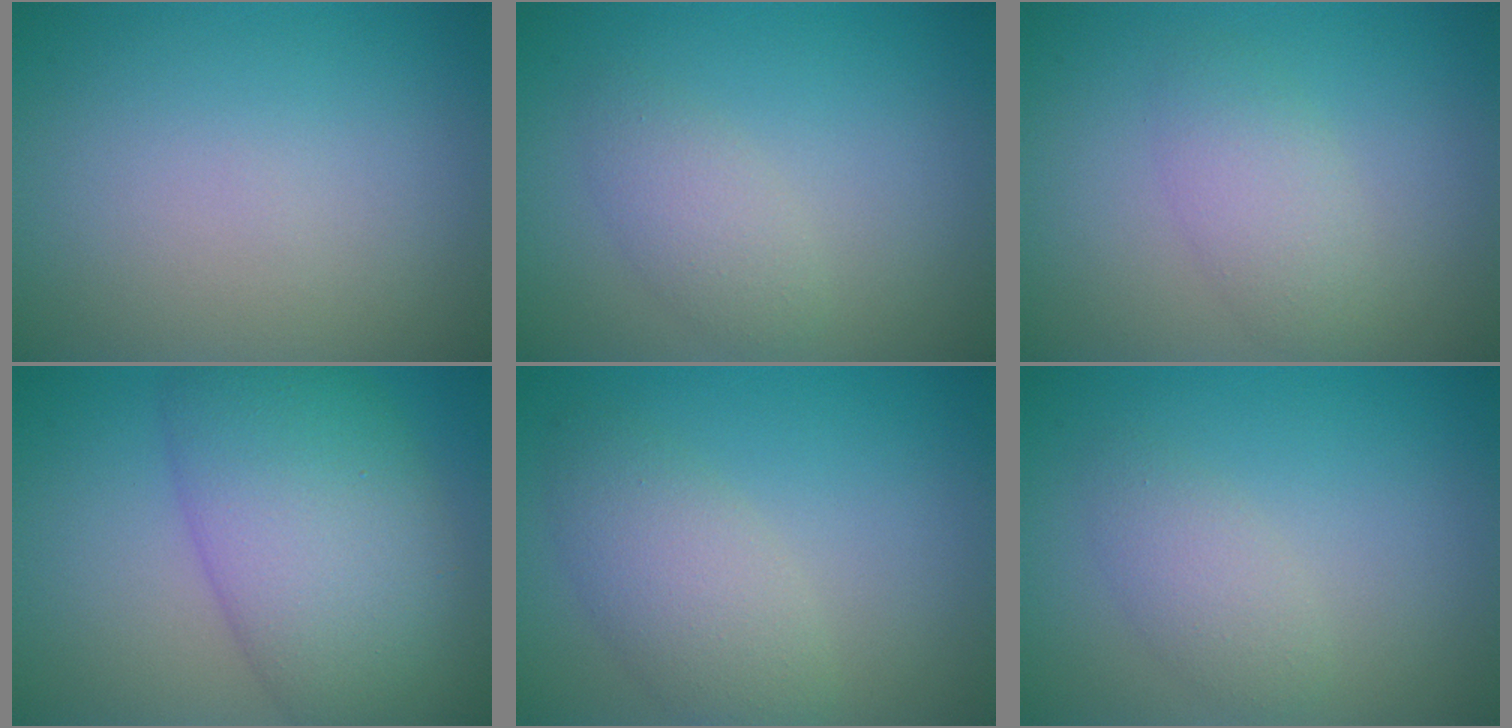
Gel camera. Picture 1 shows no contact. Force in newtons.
{"total": 2.1, "press": 2.1, "slide": 0.2}
{"total": 2.6, "press": 2.6, "slide": 0.1}
{"total": 10.3, "press": 10.3, "slide": 0.3}
{"total": 3.9, "press": 3.9, "slide": 0.2}
{"total": 2.1, "press": 2.1, "slide": 0.2}